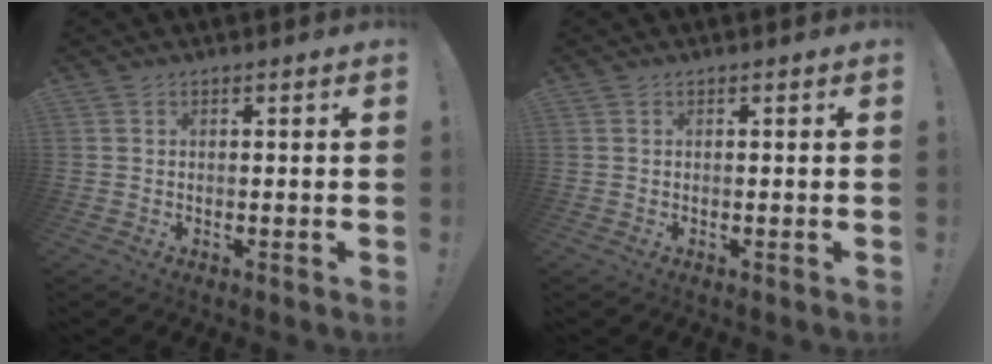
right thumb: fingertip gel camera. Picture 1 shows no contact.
{"total": 0.0}